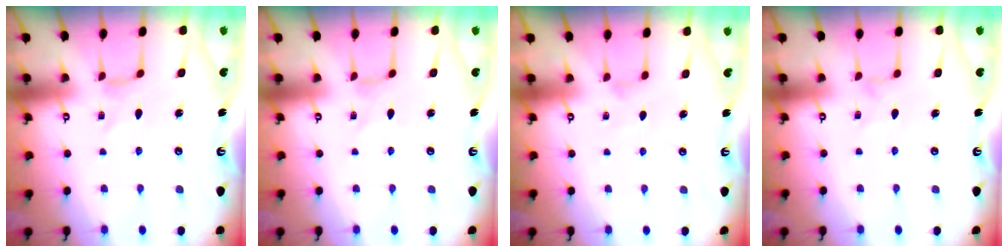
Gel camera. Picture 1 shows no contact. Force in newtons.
{"total": 0.0}
{"total": 2.7, "press": 2.6, "slide": 0.4}
{"total": 0.6, "press": 0.5, "slide": 0.2}